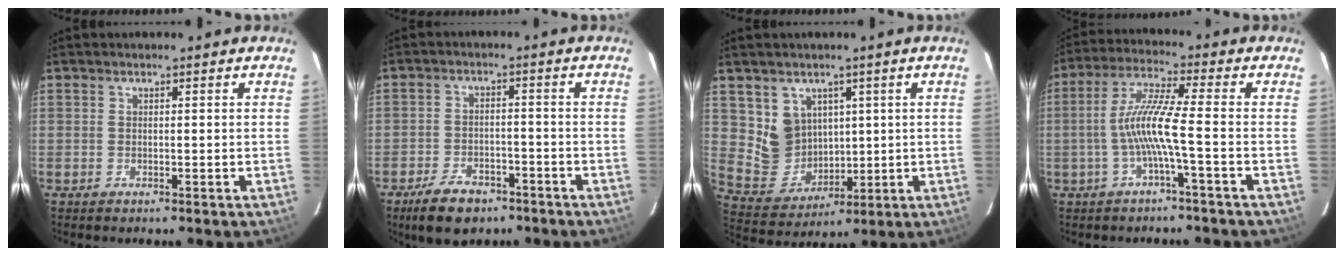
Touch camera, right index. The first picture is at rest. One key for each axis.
{"total": 9.1, "fx": -6.5, "fy": 4.5, "fz": 4.6, "tx": -0.114, "ty": -0.001, "tz": -0.103}
{"total": 9.1, "fx": 3.6, "fy": 8.1, "fz": 2.2, "tx": -0.052, "ty": 0.004, "tz": 0.093}
{"total": 8.4, "fx": -2.3, "fy": -0.7, "fz": 8.0, "tx": -0.175, "ty": 0.007, "tz": -0.043}